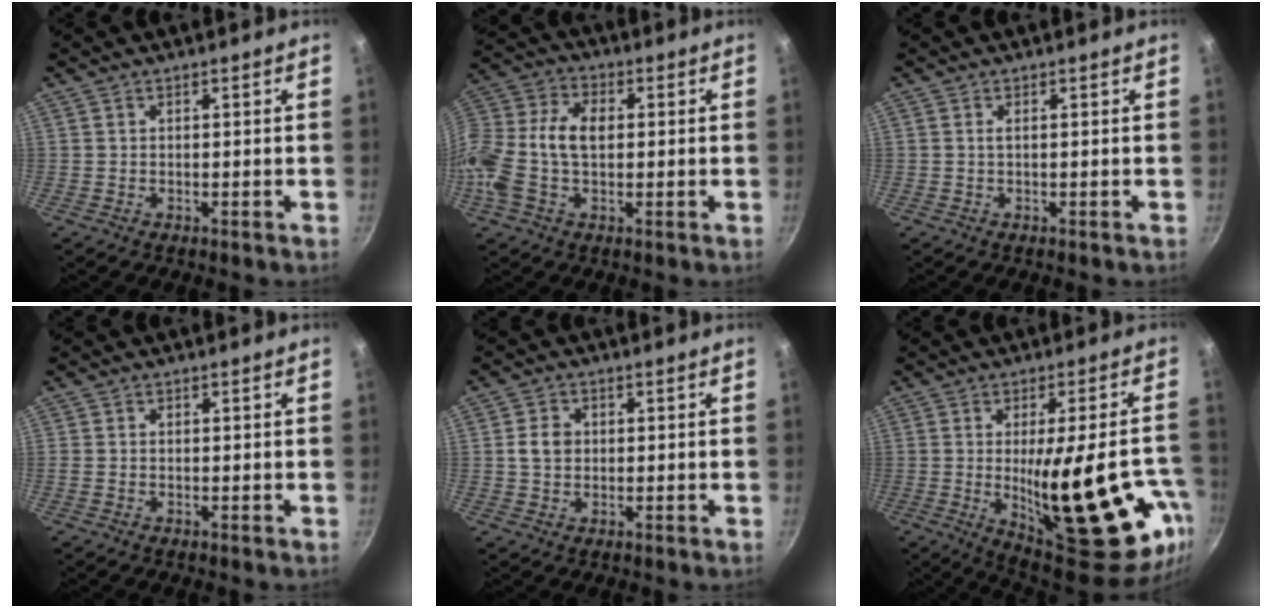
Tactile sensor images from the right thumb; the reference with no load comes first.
{"total": 14.8, "force": [-0.3, 9.2, 11.6], "torque": [-0.232, 0.028, -0.022]}
{"total": 0.6, "force": [0.1, 0.1, 0.6], "torque": [-0.011, 0.001, 0.000]}
{"total": 0.8, "force": [0.0, 0.7, 0.5], "torque": [-0.010, 0.003, -0.001]}
{"total": 4.0, "force": [0.3, 3.3, 2.3], "torque": [-0.029, 0.006, 0.001]}
{"total": 27.1, "force": [-6.8, 8.3, 24.8], "torque": [-0.316, -0.015, -0.072]}